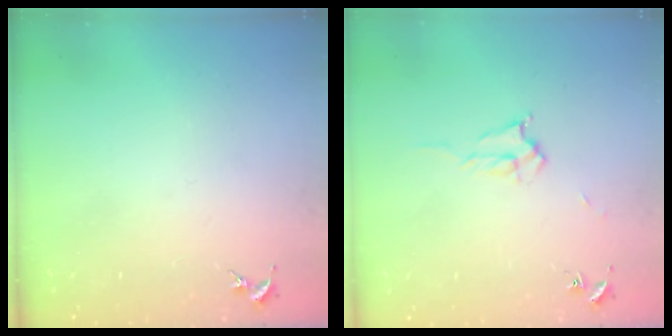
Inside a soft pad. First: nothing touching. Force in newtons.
{"total": 2.0, "press": 2.0, "slide": 0.3}